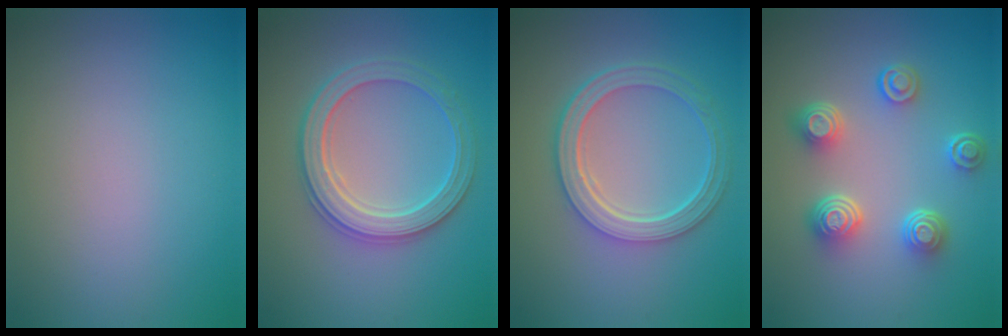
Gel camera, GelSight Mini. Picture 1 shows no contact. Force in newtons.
{"total": 3.9, "press": 3.8, "slide": 0.9}
{"total": 5.3, "press": 3.8, "slide": 3.6}
{"total": 4.6, "press": 3.5, "slide": 3.0}